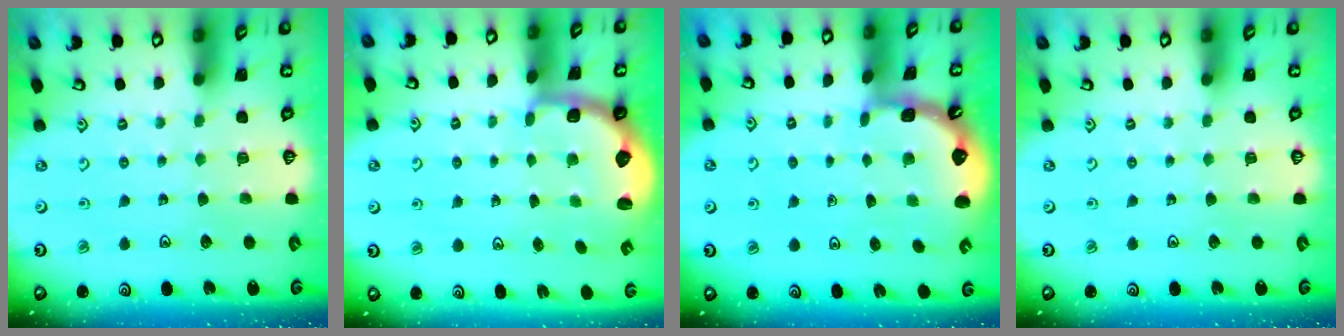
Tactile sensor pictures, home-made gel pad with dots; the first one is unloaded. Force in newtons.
{"total": 2.6, "press": 2.0, "slide": 1.7}
{"total": 1.2, "press": 1.1, "slide": 0.1}
{"total": 0.0}